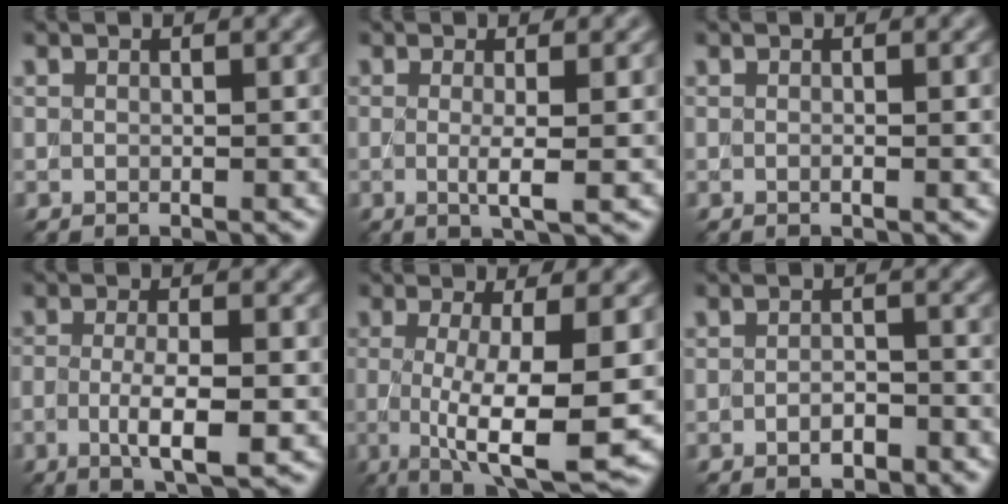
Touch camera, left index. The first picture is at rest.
{"total": 2.9, "force": [-0.1, 0.5, 2.8], "torque": [-0.048, -0.006, -0.004]}
{"total": 1.1, "force": [0.0, 0.3, 1.1], "torque": [-0.013, -0.002, -0.006]}
{"total": 4.5, "force": [-1.1, 1.1, 4.2], "torque": [-0.080, -0.004, -0.021]}
{"total": 9.2, "force": [-1.3, 2.1, 8.8], "torque": [-0.138, -0.021, -0.016]}
{"total": 1.8, "force": [-1.1, 0.7, 1.2], "torque": [-0.023, 0.002, -0.017]}